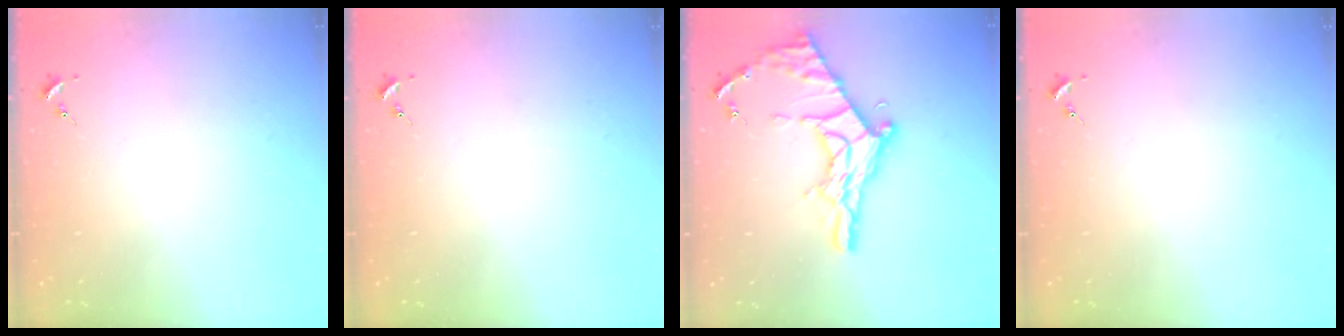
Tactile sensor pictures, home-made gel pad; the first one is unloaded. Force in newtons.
{"total": 0.0}
{"total": 20.6, "press": 20.6, "slide": 1.6}
{"total": 0.0}